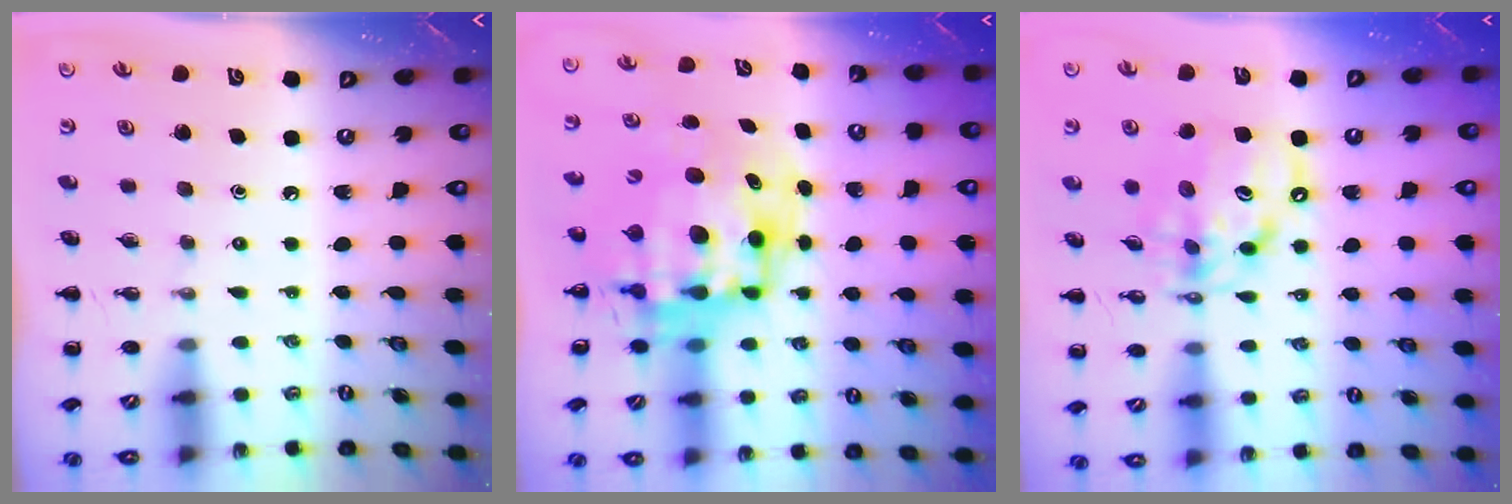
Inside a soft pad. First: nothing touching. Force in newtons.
{"total": 12.3, "press": 12.0, "slide": 2.9}
{"total": 11.7, "press": 11.1, "slide": 3.7}